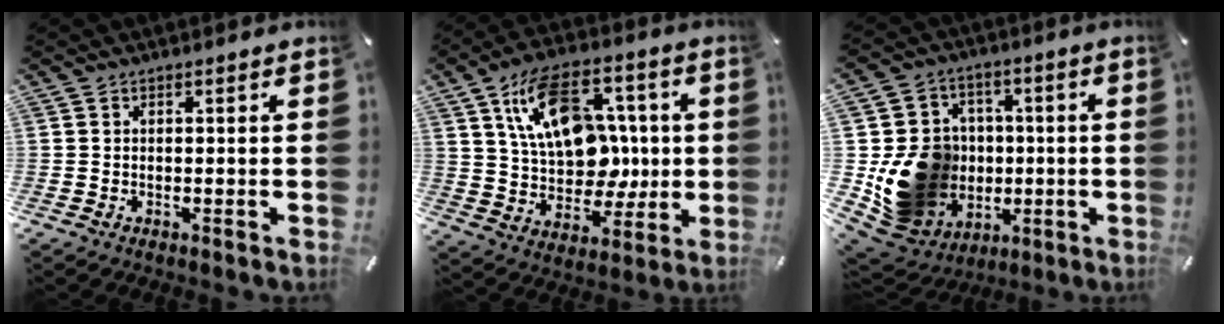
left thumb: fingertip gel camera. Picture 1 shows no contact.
{"total": 18.8, "force": [5.7, 13.2, 12.2], "torque": [-0.207, -0.008, 0.111]}
{"total": 16.8, "force": [-1.8, 15.6, 6.1], "torque": [-0.105, 0.007, -0.002]}